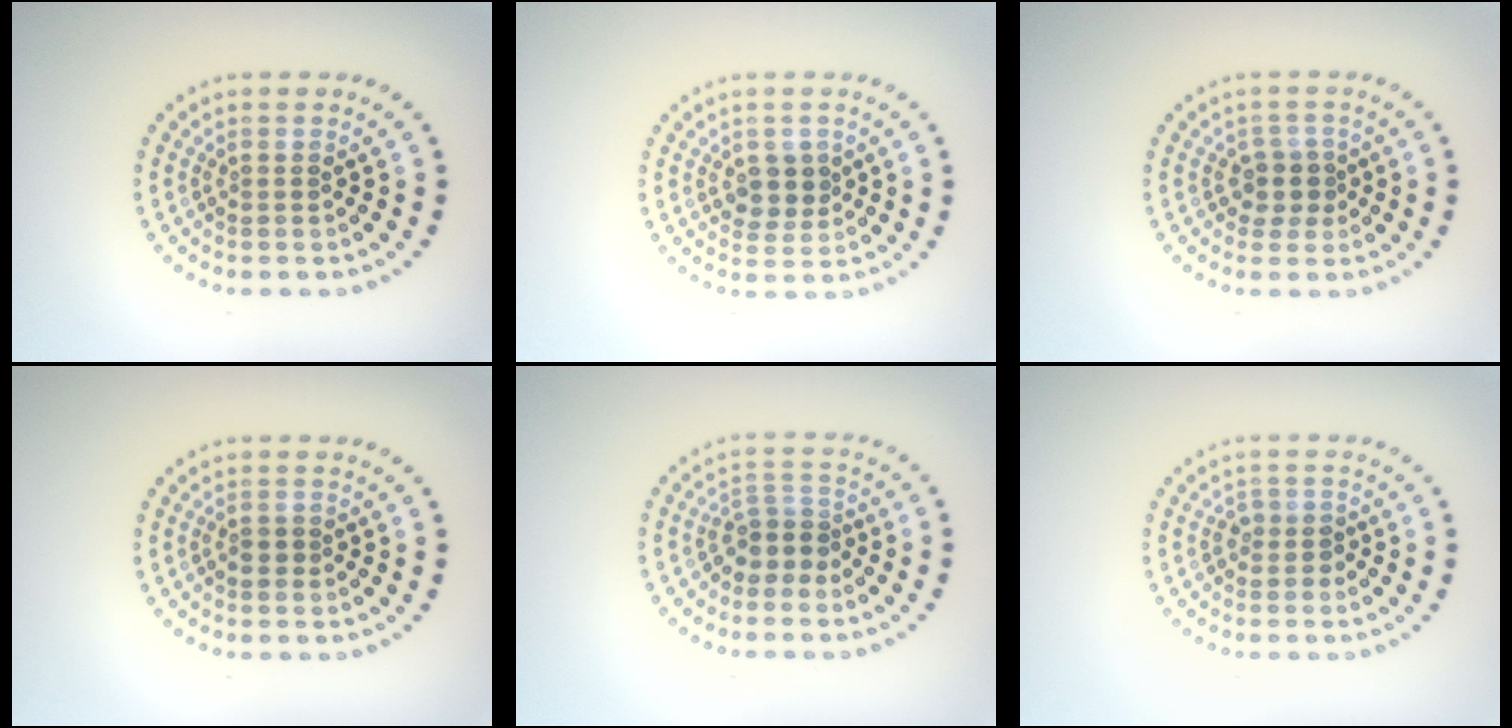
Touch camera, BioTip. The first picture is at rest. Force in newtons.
{"total": 2.5, "press": 2.3, "slide": 1.0}
{"total": 2.1, "press": 1.8, "slide": 1.1}
{"total": 1.1, "press": 0.9, "slide": 0.5}
{"total": 2.8, "press": 2.2, "slide": 1.8}
{"total": 1.5, "press": 1.2, "slide": 0.9}